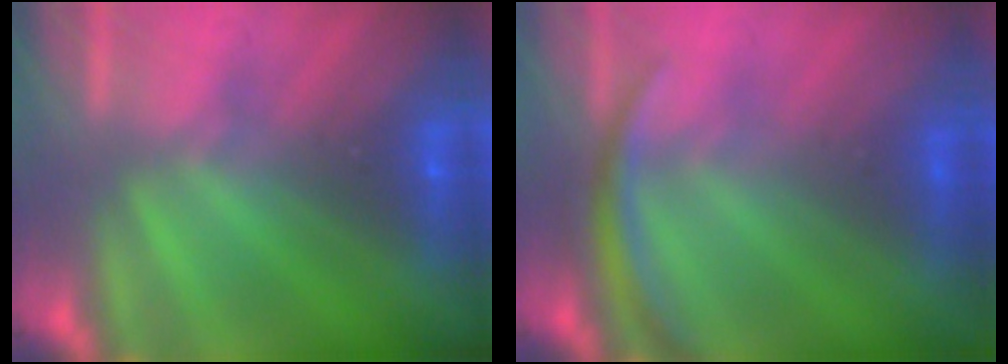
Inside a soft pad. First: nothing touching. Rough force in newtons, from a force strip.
{"total": 2.9}